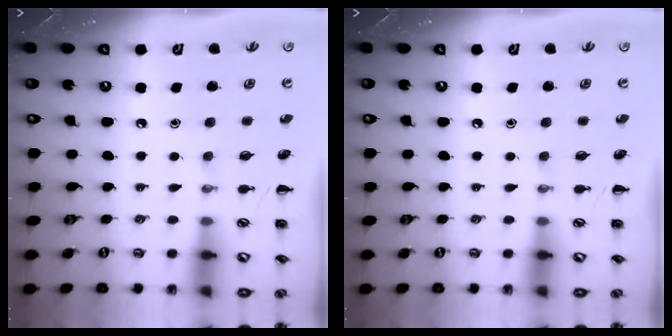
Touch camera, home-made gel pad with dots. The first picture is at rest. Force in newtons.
{"total": 0.0}